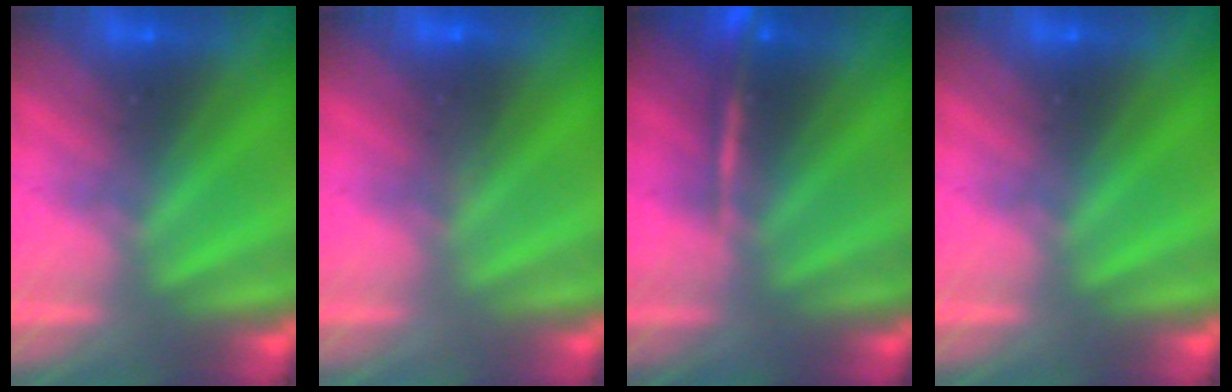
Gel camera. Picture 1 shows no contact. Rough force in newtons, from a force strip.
{"total": 3.0}
{"total": 2.4}
{"total": 0.0}